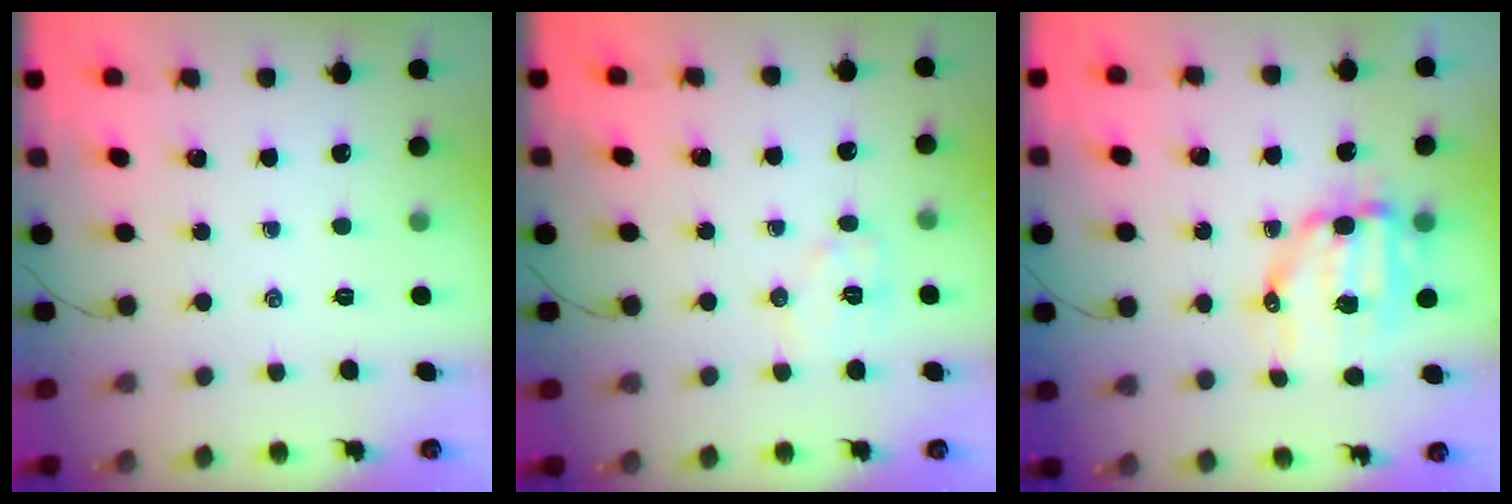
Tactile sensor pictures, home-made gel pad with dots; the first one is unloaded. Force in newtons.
{"total": 7.2, "press": 7.2, "slide": 0.8}
{"total": 10.9, "press": 10.7, "slide": 2.2}